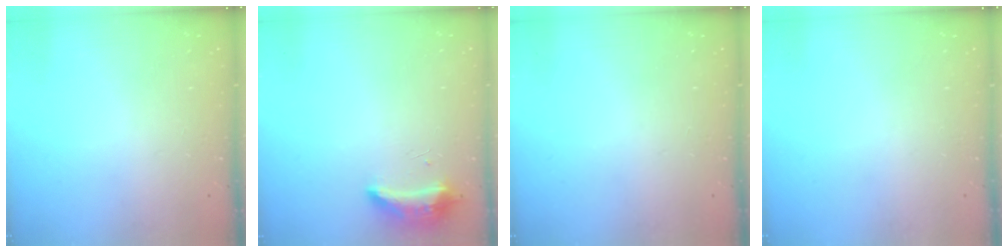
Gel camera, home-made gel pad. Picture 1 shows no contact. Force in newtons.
{"total": 18.6, "press": 10.8, "slide": 15.1}
{"total": 0.0}
{"total": 0.0}